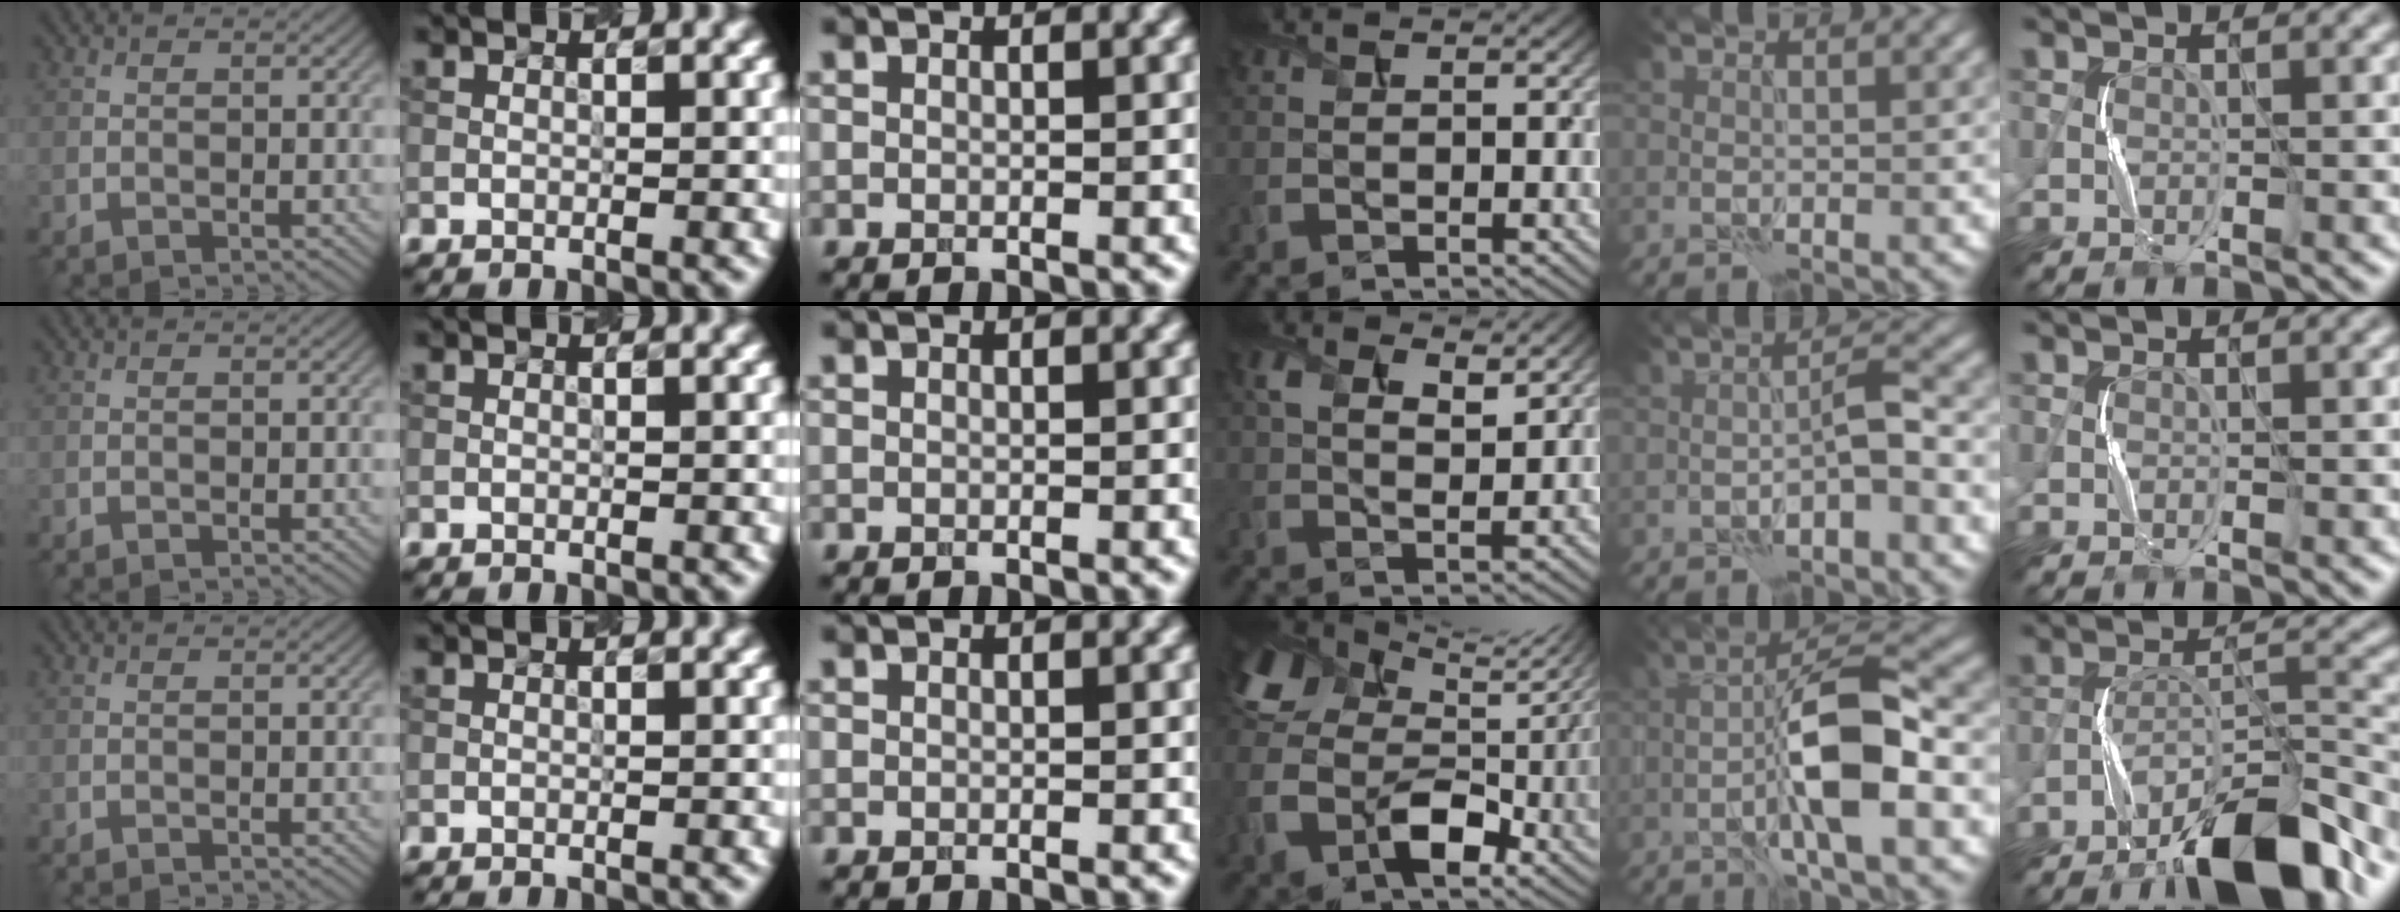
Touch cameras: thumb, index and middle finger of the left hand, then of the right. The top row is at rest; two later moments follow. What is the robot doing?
{"motion": "squeeze", "object": "stress ball aka squeeze ball"}